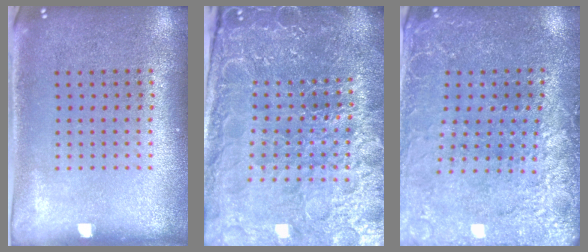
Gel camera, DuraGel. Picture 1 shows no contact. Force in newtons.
{"total": 6.0, "press": 5.4, "slide": 2.6}
{"total": 2.7, "press": 2.7, "slide": 0.3}